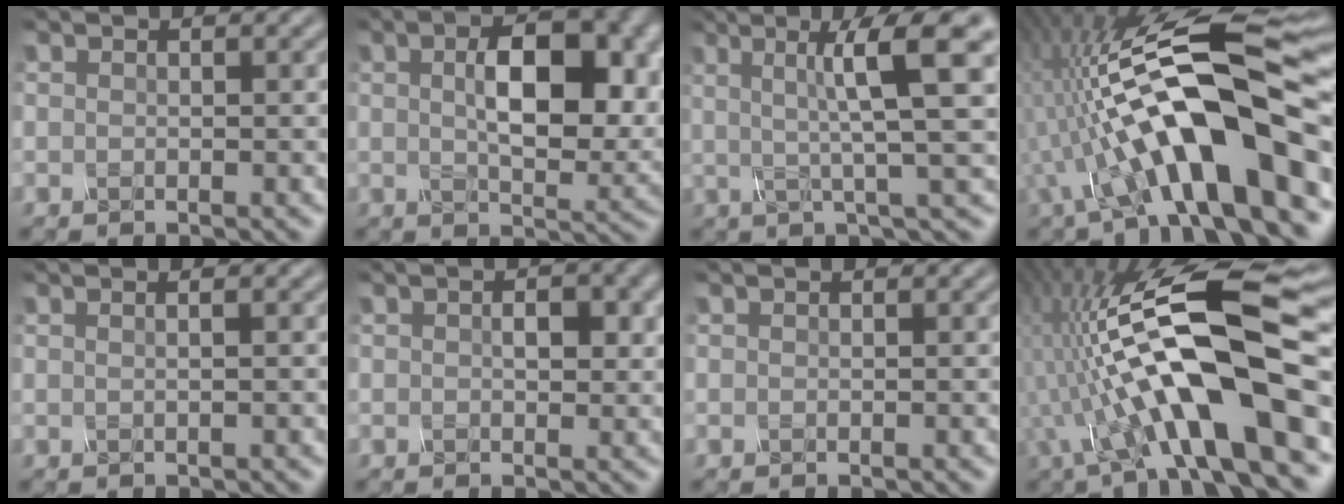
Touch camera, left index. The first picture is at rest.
{"total": 9.0, "force": [1.3, 4.7, 7.6], "torque": [-0.115, 0.002, 0.025]}
{"total": 8.2, "force": [1.6, 1.4, 7.9], "torque": [-0.112, 0.012, 0.023]}
{"total": 15.0, "force": [-3.9, 4.7, 13.7], "torque": [-0.213, 0.030, -0.071]}
{"total": 2.1, "force": [0.7, 1.2, 1.6], "torque": [-0.002, 0.011, -0.019]}
{"total": 2.6, "force": [0.1, 1.6, 2.1], "torque": [-0.034, 0.002, 0.006]}
{"total": 0.0}
{"total": 14.4, "force": [-2.4, 4.7, 13.4], "torque": [-0.224, 0.024, -0.051]}